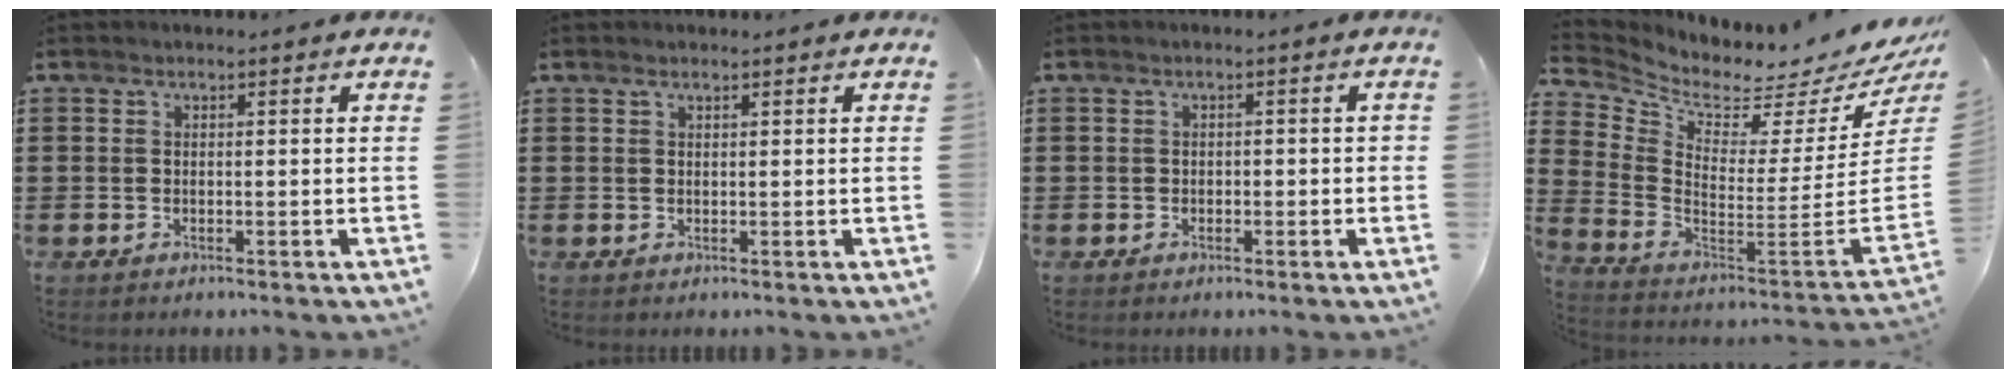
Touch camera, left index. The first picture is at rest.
{"total": 0.6, "force": [0.5, 0.0, 0.4], "torque": [-0.009, -0.001, 0.010]}
{"total": 0.9, "force": [-0.4, 0.6, 0.5], "torque": [-0.012, 0.000, -0.008]}
{"total": 1.5, "force": [0.9, 0.8, 0.9], "torque": [-0.029, -0.048, 0.003]}